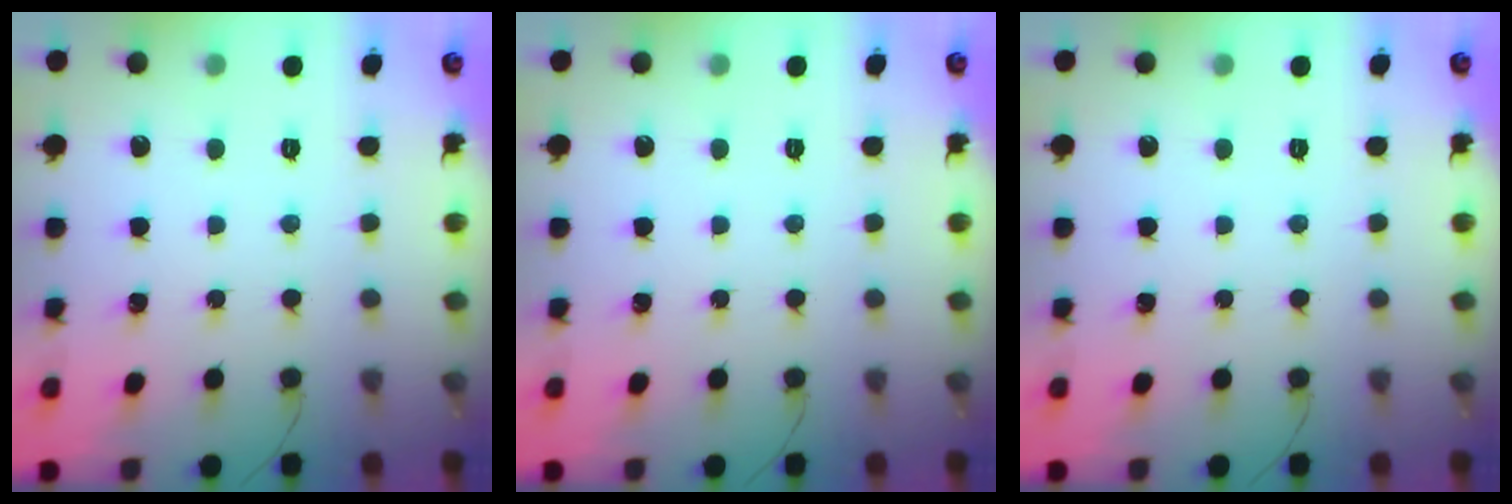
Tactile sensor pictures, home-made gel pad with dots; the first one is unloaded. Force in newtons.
{"total": 0.0}
{"total": 0.0}